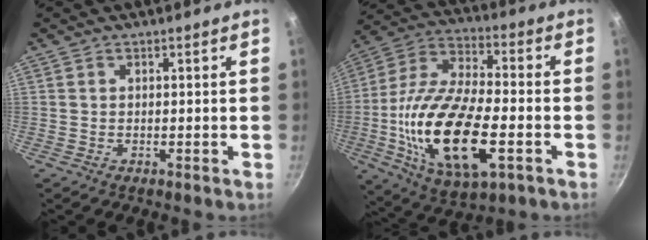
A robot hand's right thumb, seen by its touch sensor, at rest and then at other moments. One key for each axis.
{"total": 23.3, "fx": -5.4, "fy": 10.5, "fz": 20.1, "tx": -0.385, "ty": 0.017, "tz": -0.103}